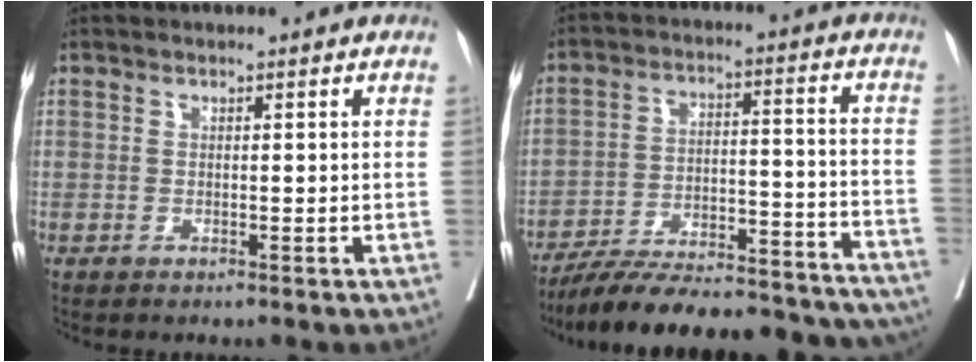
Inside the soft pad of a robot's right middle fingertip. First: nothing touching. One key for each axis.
{"total": 27.9, "fx": -25.3, "fy": 5.5, "fz": 10.5, "tx": -0.123, "ty": 0.002, "tz": -0.353}